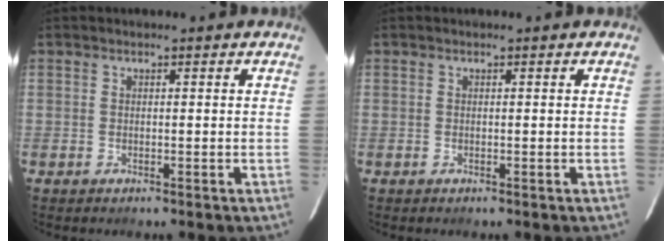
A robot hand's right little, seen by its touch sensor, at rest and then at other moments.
{"total": 0.0}